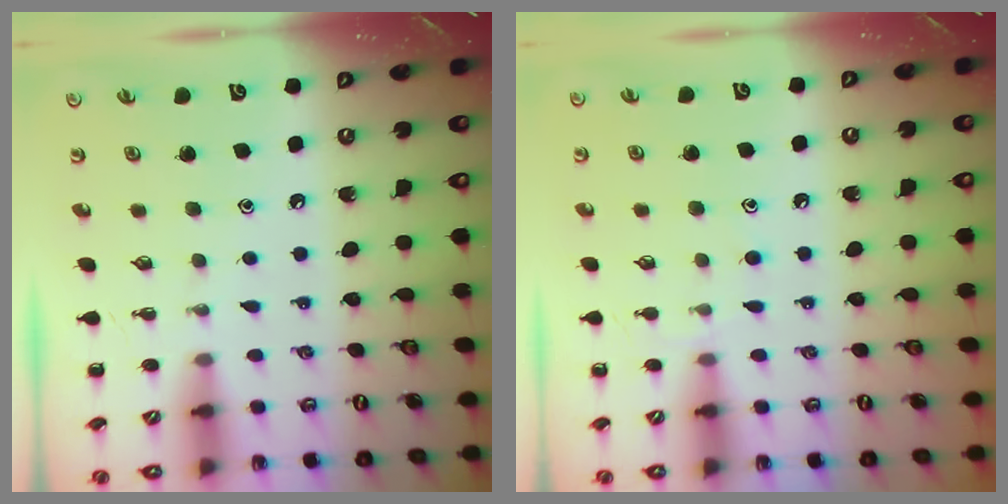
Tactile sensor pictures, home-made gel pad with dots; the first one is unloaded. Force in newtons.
{"total": 5.6, "press": 5.2, "slide": 2.1}